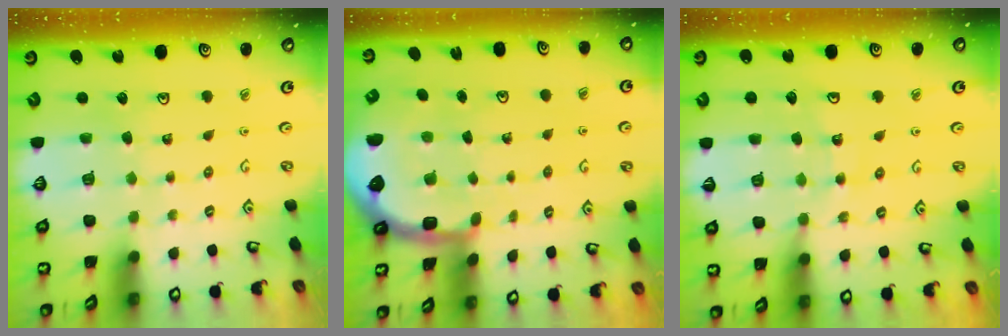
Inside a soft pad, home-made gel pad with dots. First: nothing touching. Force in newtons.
{"total": 4.2, "press": 4.0, "slide": 1.3}
{"total": 9.5, "press": 9.4, "slide": 1.2}